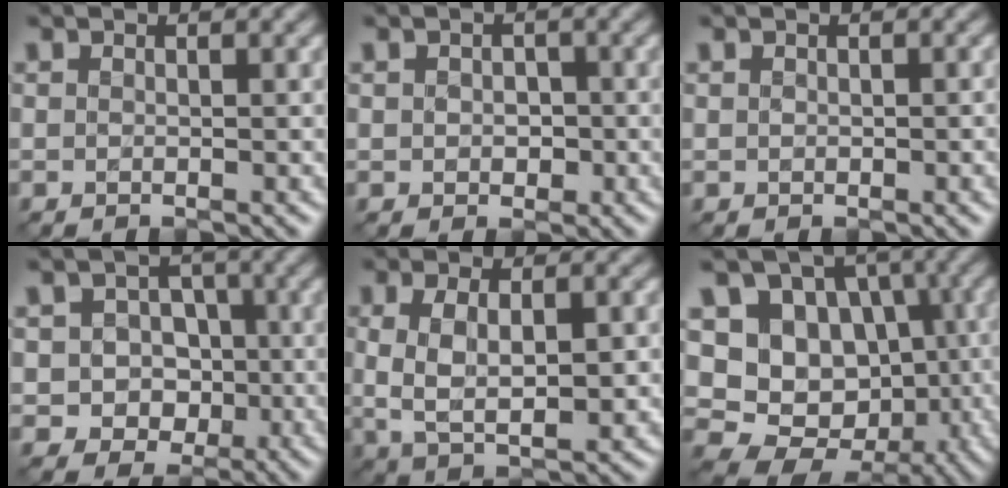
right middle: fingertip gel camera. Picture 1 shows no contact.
{"total": 1.6, "force": [-0.1, 1.3, 0.8], "torque": [-0.013, -0.003, -0.002]}
{"total": 1.7, "force": [-0.1, 1.0, 1.4], "torque": [-0.020, -0.003, 0.001]}
{"total": 4.8, "force": [-0.7, 4.3, 2.1], "torque": [-0.008, 0.004, -0.025]}
{"total": 6.1, "force": [-0.1, 2.9, 5.3], "torque": [-0.104, -0.006, 0.005]}
{"total": 12.1, "force": [-1.0, 10.2, 6.3], "torque": [-0.106, -0.008, -0.020]}